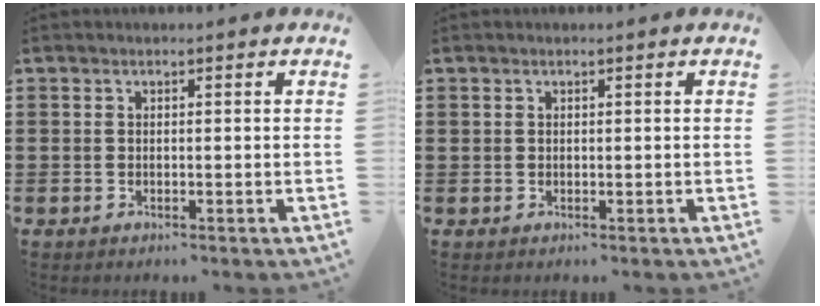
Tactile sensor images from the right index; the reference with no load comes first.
{"total": 0.0}